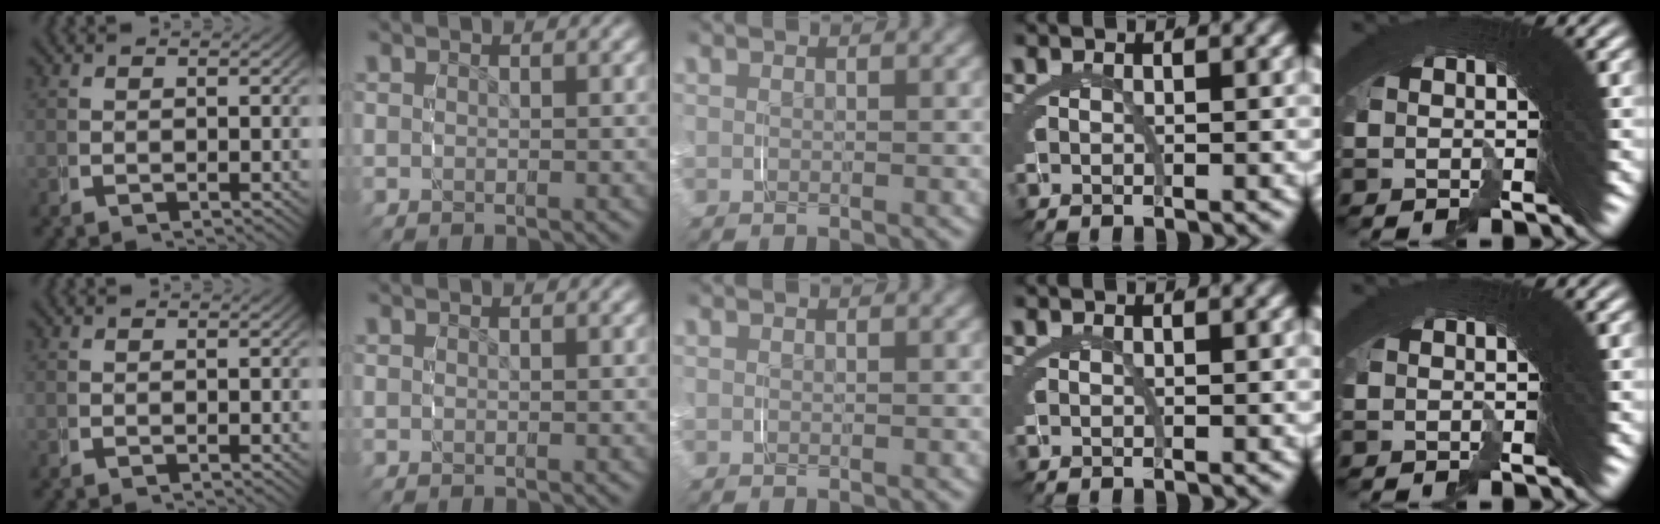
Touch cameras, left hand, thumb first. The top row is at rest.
{}